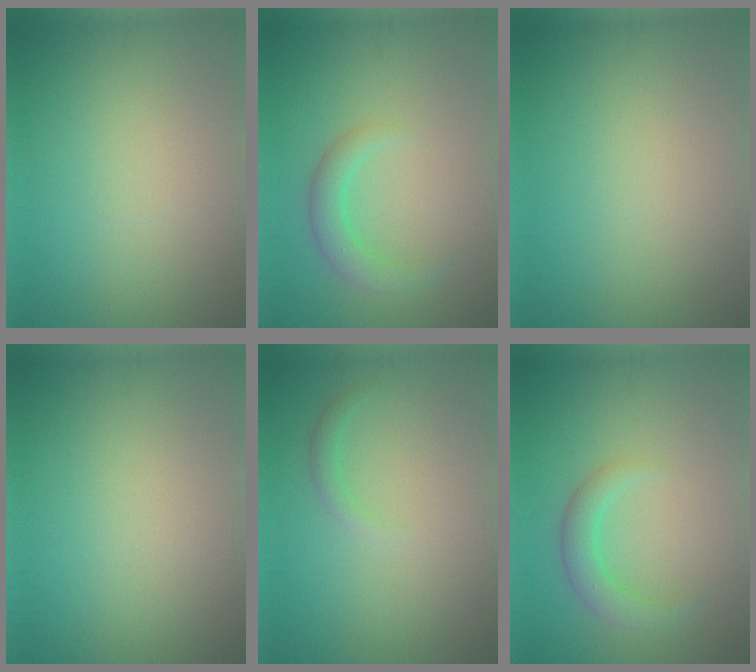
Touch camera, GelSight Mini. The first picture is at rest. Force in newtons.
{"total": 2.6, "press": 2.6, "slide": 0.1}
{"total": 0.0}
{"total": 0.0}
{"total": 1.0, "press": 1.0, "slide": 0.0}
{"total": 2.6, "press": 2.6, "slide": 0.1}